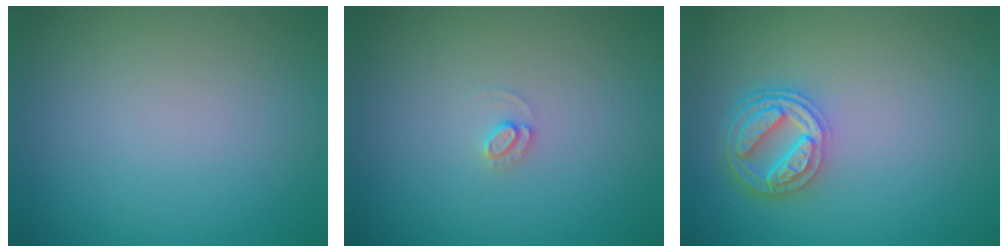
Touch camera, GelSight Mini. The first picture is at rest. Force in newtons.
{"total": 0.9, "press": 0.9, "slide": 0.1}
{"total": 4.5, "press": 3.5, "slide": 2.8}